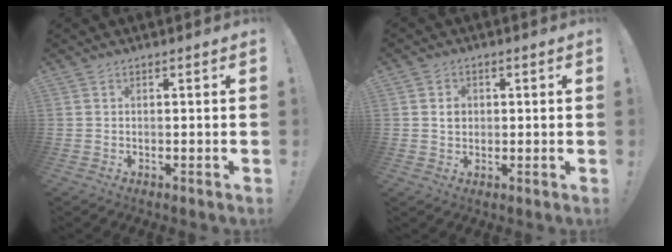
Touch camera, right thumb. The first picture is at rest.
{"total": 3.4, "force": [0.6, 3.1, 1.4], "torque": [-0.006, -0.004, 0.006]}